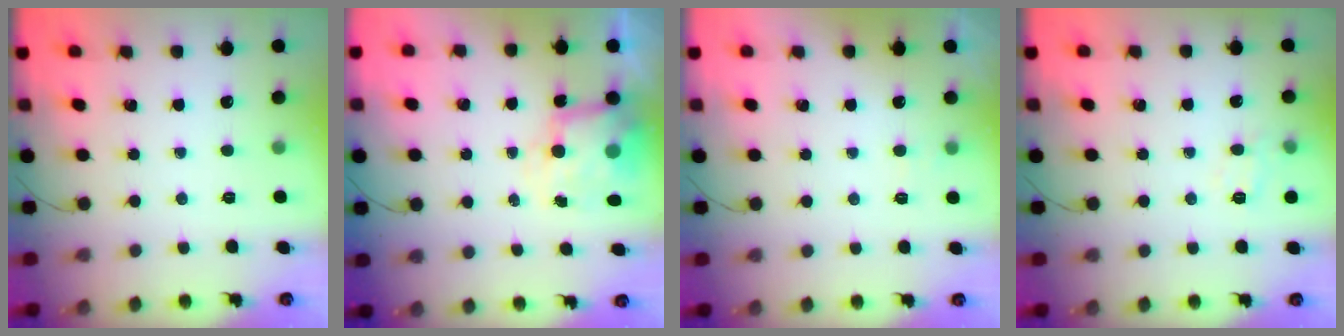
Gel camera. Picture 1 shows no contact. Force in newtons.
{"total": 7.7, "press": 7.6, "slide": 0.8}
{"total": 2.3, "press": 2.0, "slide": 1.2}
{"total": 7.7, "press": 7.6, "slide": 1.2}